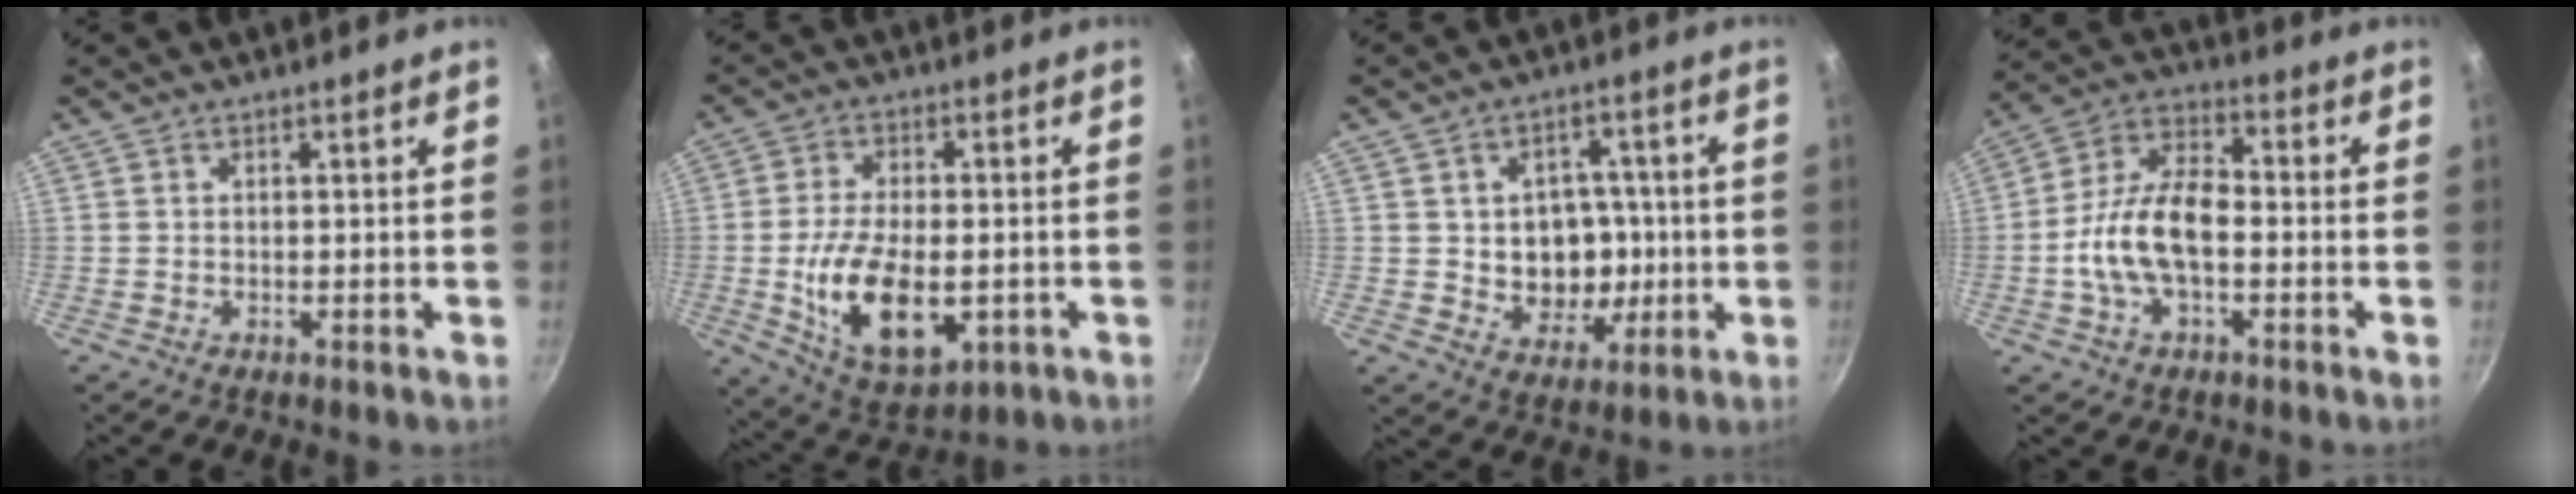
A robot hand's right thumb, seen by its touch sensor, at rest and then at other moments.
{"total": 15.8, "force": [-3.0, 8.5, 13.0], "torque": [-0.218, 0.003, -0.038]}
{"total": 11.3, "force": [-0.4, 9.4, 6.1], "torque": [-0.042, 0.005, 0.007]}
{"total": 13.2, "force": [-2.4, 7.2, 10.8], "torque": [-0.186, 0.043, -0.057]}